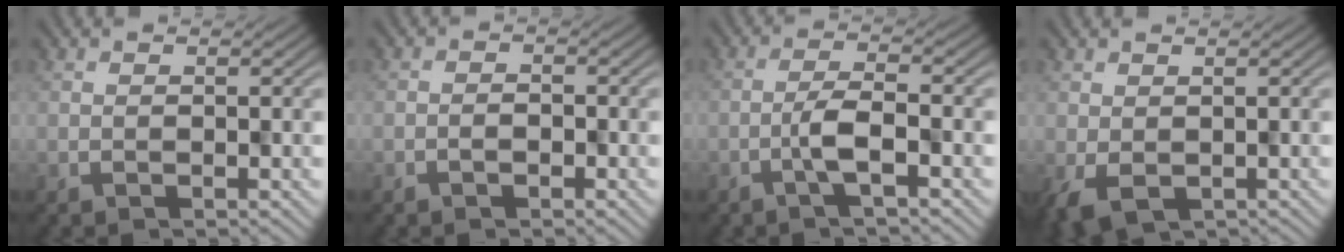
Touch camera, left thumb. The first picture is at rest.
{"total": 1.0, "force": [-0.8, 0.5, -0.1], "torque": [0.006, -0.001, -0.014]}
{"total": 2.9, "force": [-1.5, 0.6, 2.5], "torque": [-0.046, 0.010, -0.033]}
{"total": 4.3, "force": [-1.6, 2.6, 3.1], "torque": [-0.062, -0.013, -0.017]}